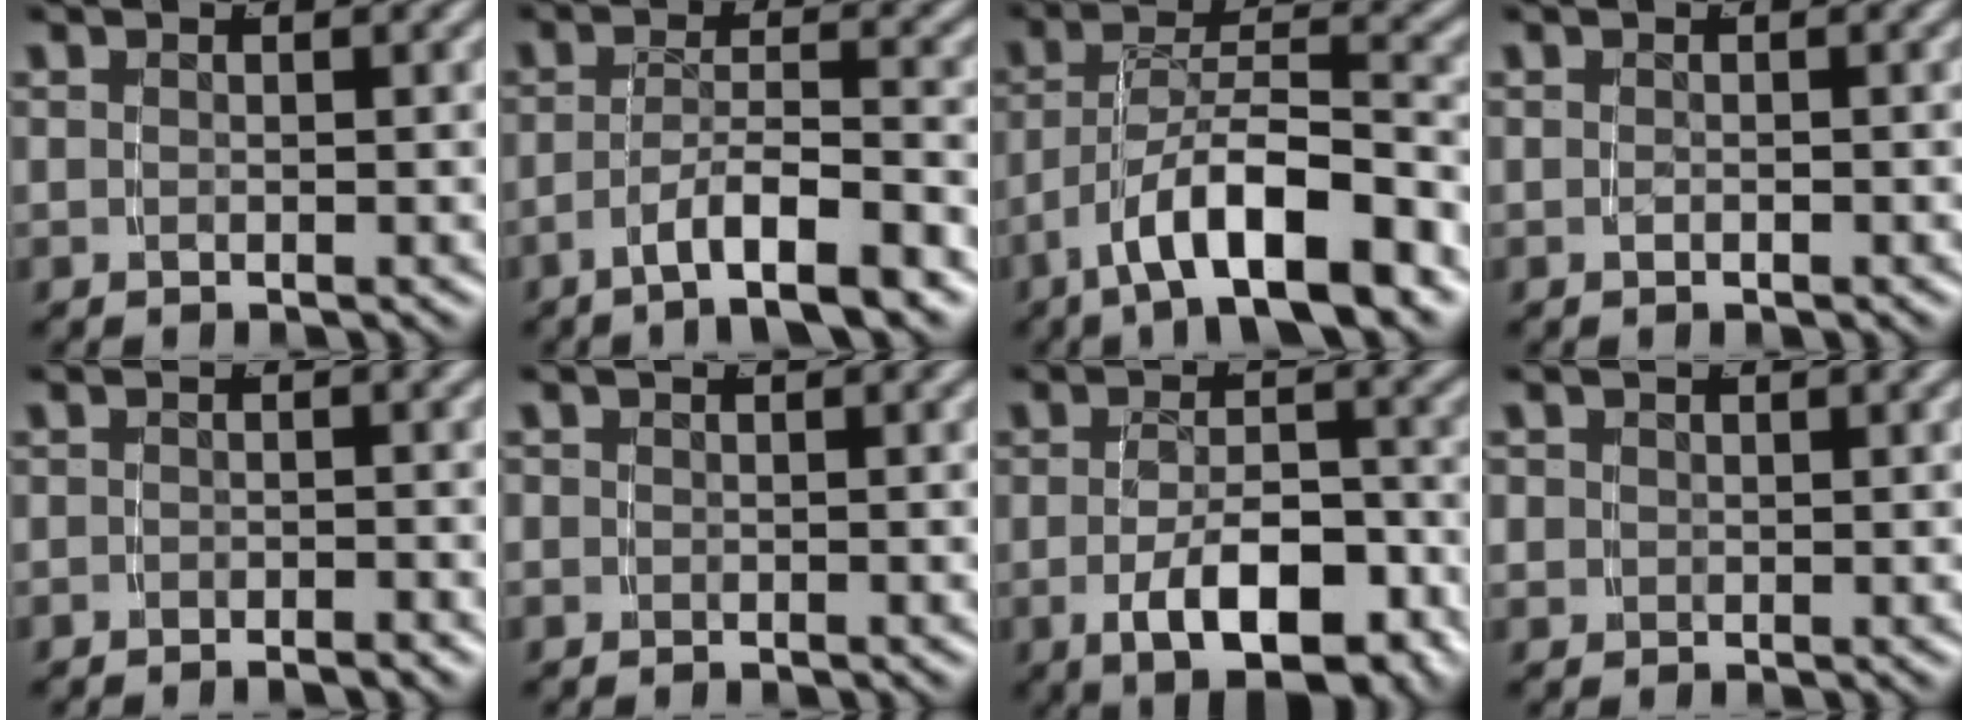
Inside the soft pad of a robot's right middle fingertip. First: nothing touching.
{"total": 5.5, "force": [-3.6, 1.1, 4.0], "torque": [-0.058, -0.008, -0.056]}
{"total": 7.3, "force": [-4.0, 2.3, 5.7], "torque": [-0.083, -0.002, -0.061]}
{"total": 0.7, "force": [-0.5, -0.3, 0.2], "torque": [-0.007, -0.002, -0.006]}
{"total": 1.8, "force": [-1.8, 0.0, 0.0], "torque": [0.006, -0.001, -0.031]}
{"total": 0.8, "force": [-0.5, 0.6, 0.0], "torque": [-0.002, -0.002, -0.011]}
{"total": 7.4, "force": [-3.4, 3.1, 5.8], "torque": [-0.089, -0.022, -0.044]}
{"total": 1.7, "force": [-0.1, 1.7, 0.4], "torque": [-0.014, -0.007, 0.000]}